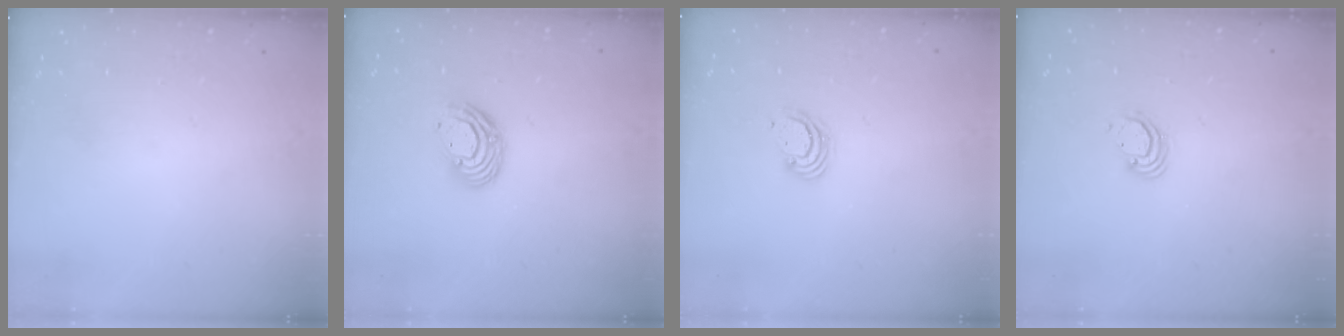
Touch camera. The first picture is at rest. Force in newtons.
{"total": 9.5, "press": 9.5, "slide": 0.6}
{"total": 3.2, "press": 3.2, "slide": 0.3}
{"total": 3.6, "press": 3.6, "slide": 0.2}